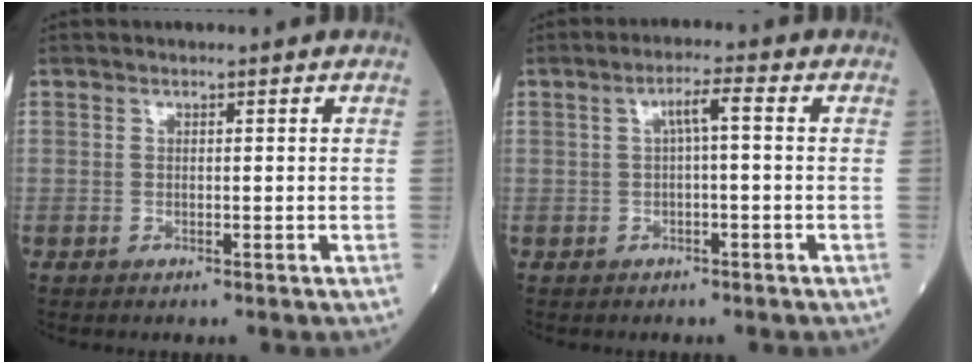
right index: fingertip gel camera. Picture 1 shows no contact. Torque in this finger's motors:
{"motor_torque": [0.52, 0.02, 0.17, 0.06]}